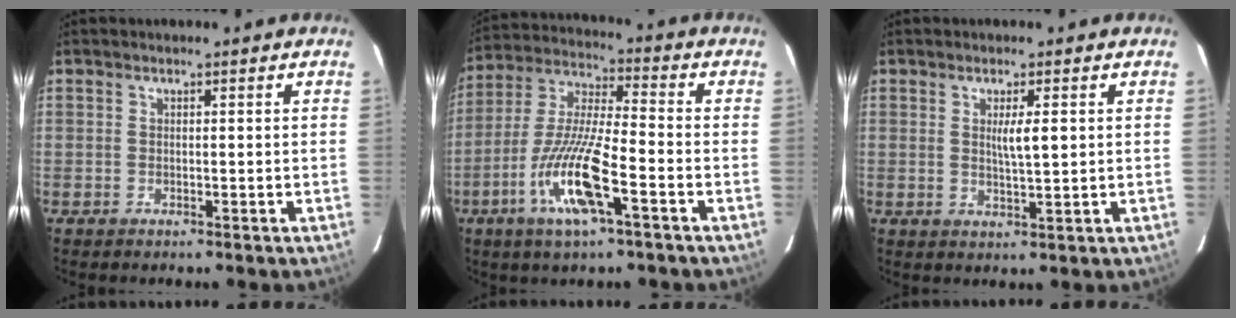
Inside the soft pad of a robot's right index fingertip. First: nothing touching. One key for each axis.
{"total": 13.8, "fx": -5.7, "fy": 1.5, "fz": 12.5, "tx": -0.257, "ty": -0.010, "tz": -0.108}
{"total": 3.2, "fx": 0.7, "fy": 0.2, "fz": 3.1, "tx": -0.054, "ty": -0.004, "tz": 0.012}